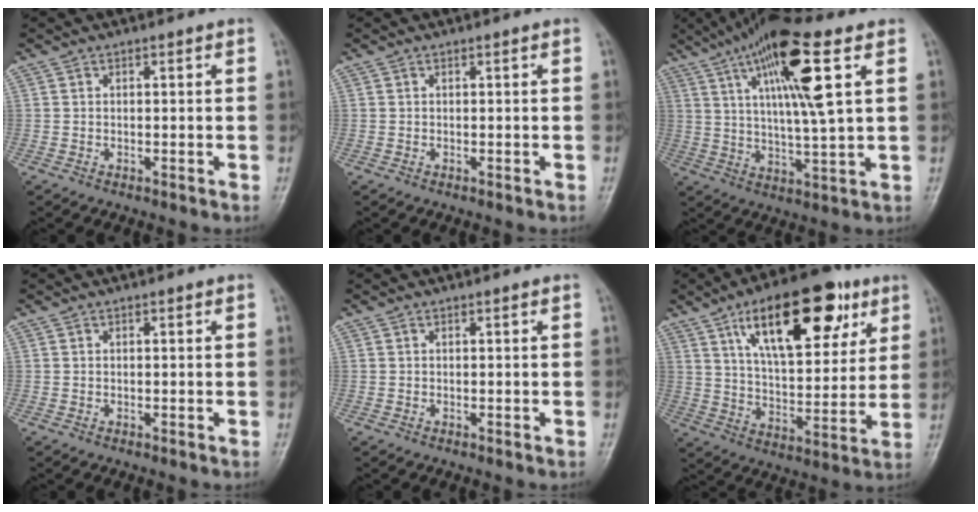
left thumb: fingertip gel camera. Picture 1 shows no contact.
{"total": 0.0}
{"total": 17.0, "force": [7.0, 2.8, 15.2], "torque": [-0.275, -0.007, 0.119]}
{"total": 0.0}
{"total": 0.0}
{"total": 22.6, "force": [11.1, 9.9, 16.9], "torque": [-0.223, -0.027, 0.184]}